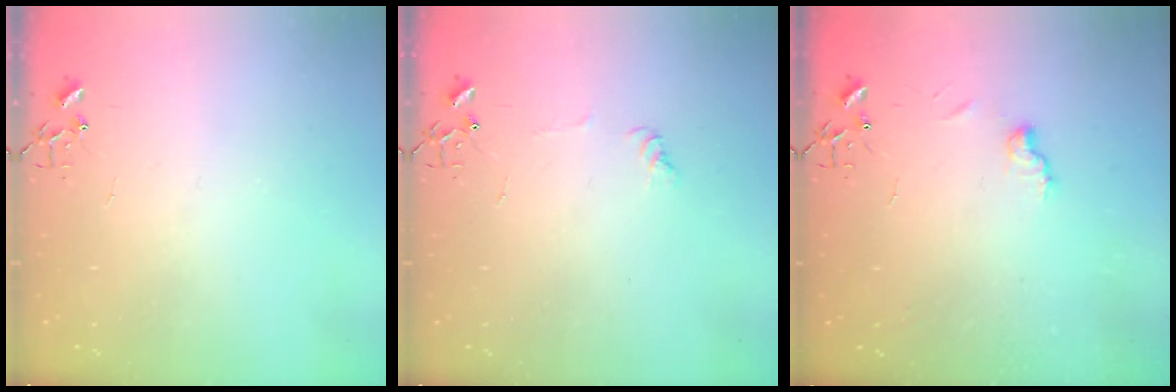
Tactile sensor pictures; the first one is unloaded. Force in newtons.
{"total": 4.9, "press": 4.9, "slide": 0.7}
{"total": 6.7, "press": 6.6, "slide": 0.7}